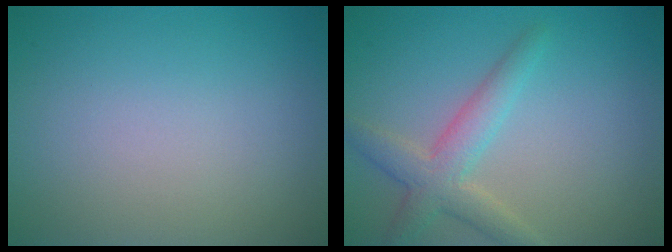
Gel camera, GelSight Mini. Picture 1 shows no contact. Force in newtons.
{"total": 3.5, "press": 3.5, "slide": 0.2}